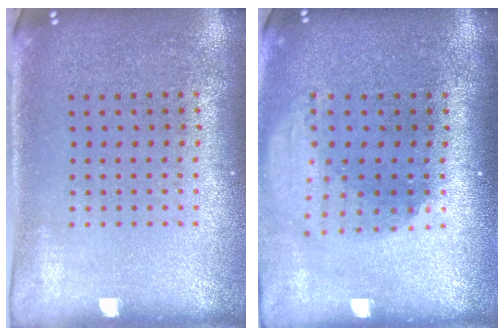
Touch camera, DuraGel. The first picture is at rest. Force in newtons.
{"total": 1.9, "press": 1.5, "slide": 1.3}